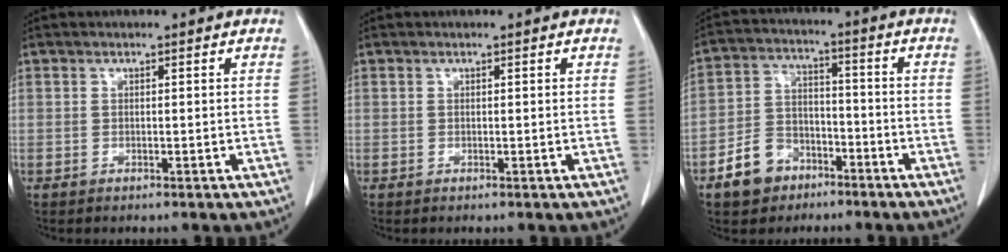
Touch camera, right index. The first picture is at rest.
{"total": 0.0}
{"total": 8.4, "force": [-5.2, 5.9, 3.0], "torque": [-0.068, 0.018, -0.089]}